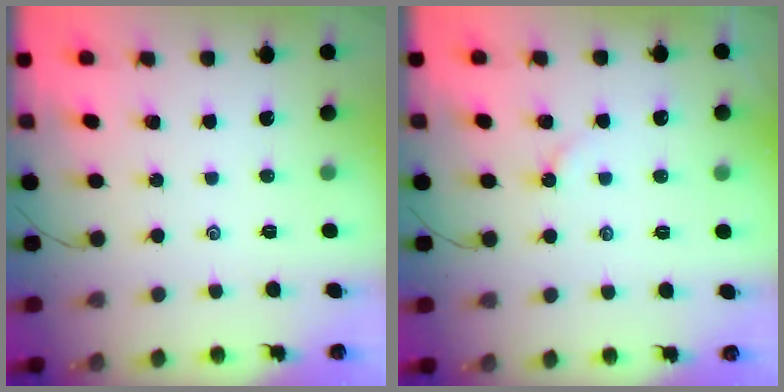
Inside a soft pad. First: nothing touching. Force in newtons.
{"total": 2.1, "press": 2.1, "slide": 0.2}